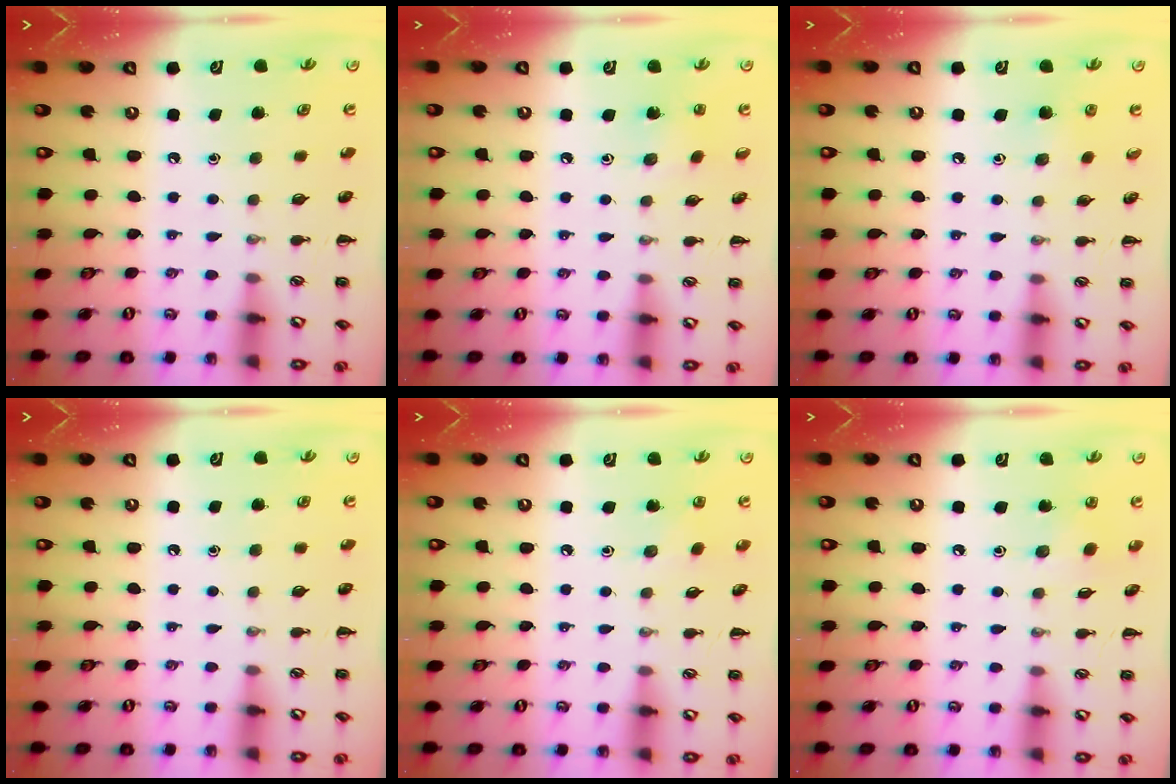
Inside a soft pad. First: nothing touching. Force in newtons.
{"total": 6.5, "press": 6.3, "slide": 1.4}
{"total": 4.1, "press": 3.9, "slide": 1.4}
{"total": 0.0}
{"total": 2.6, "press": 2.5, "slide": 0.9}
{"total": 2.8, "press": 2.8, "slide": 0.7}